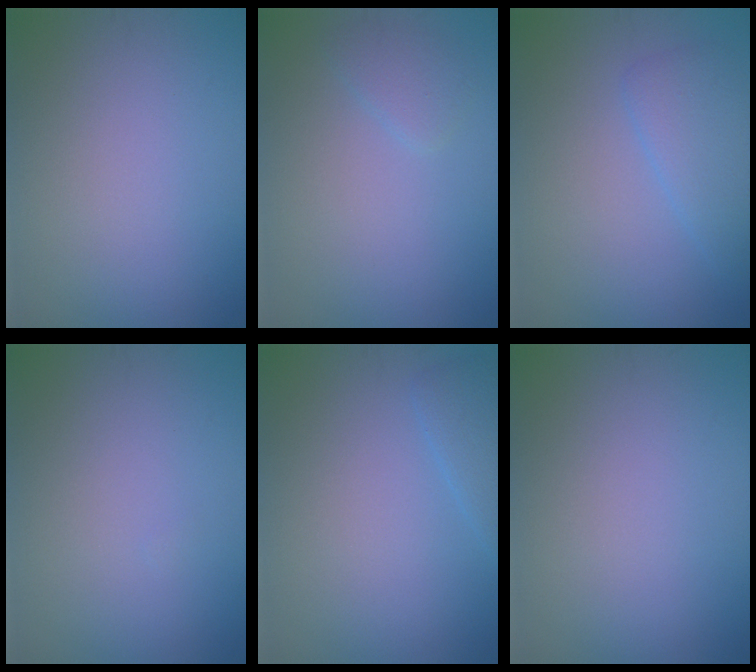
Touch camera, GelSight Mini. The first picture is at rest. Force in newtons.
{"total": 1.3, "press": 1.2, "slide": 0.2}
{"total": 2.6, "press": 2.6, "slide": 0.1}
{"total": 0.0}
{"total": 1.7, "press": 1.7, "slide": 0.2}
{"total": 0.0}